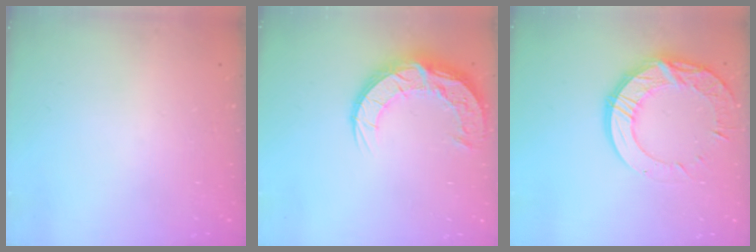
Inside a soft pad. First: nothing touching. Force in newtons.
{"total": 15.1, "press": 15.1, "slide": 1.2}
{"total": 15.9, "press": 15.8, "slide": 1.4}